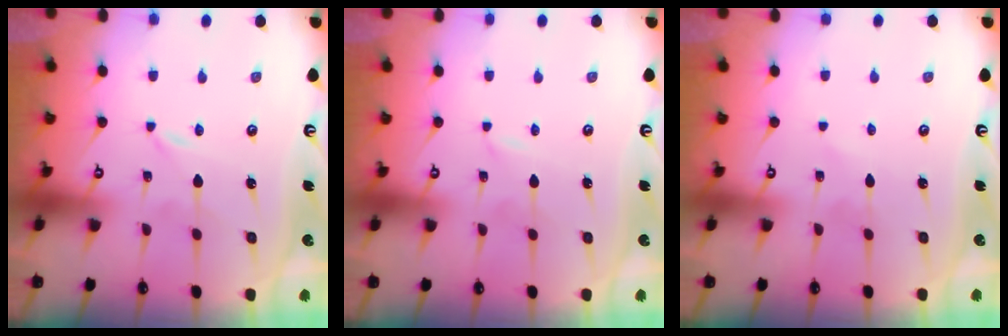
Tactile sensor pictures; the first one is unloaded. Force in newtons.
{"total": 1.6, "press": 1.6, "slide": 0.2}
{"total": 1.5, "press": 1.5, "slide": 0.2}